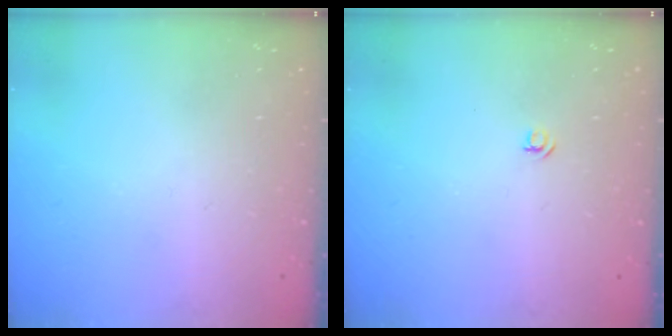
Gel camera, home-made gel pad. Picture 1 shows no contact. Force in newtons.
{"total": 3.2, "press": 3.2, "slide": 0.3}